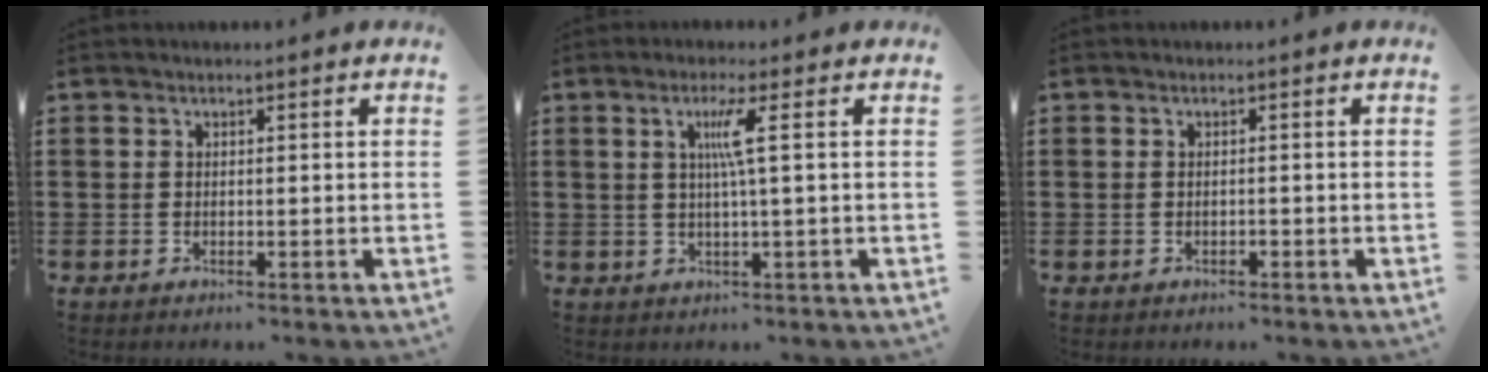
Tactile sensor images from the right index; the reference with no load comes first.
{"total": 4.1, "force": [0.8, -0.5, 4.0], "torque": [-0.079, -0.002, 0.008]}
{"total": 0.5, "force": [-0.3, 0.1, 0.4], "torque": [-0.010, -0.003, -0.005]}